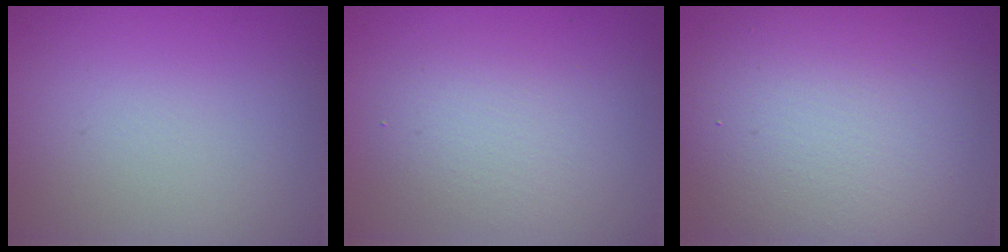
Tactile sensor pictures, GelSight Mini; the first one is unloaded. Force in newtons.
{"total": 3.1, "press": 3.1, "slide": 0.1}
{"total": 9.7, "press": 9.7, "slide": 0.6}